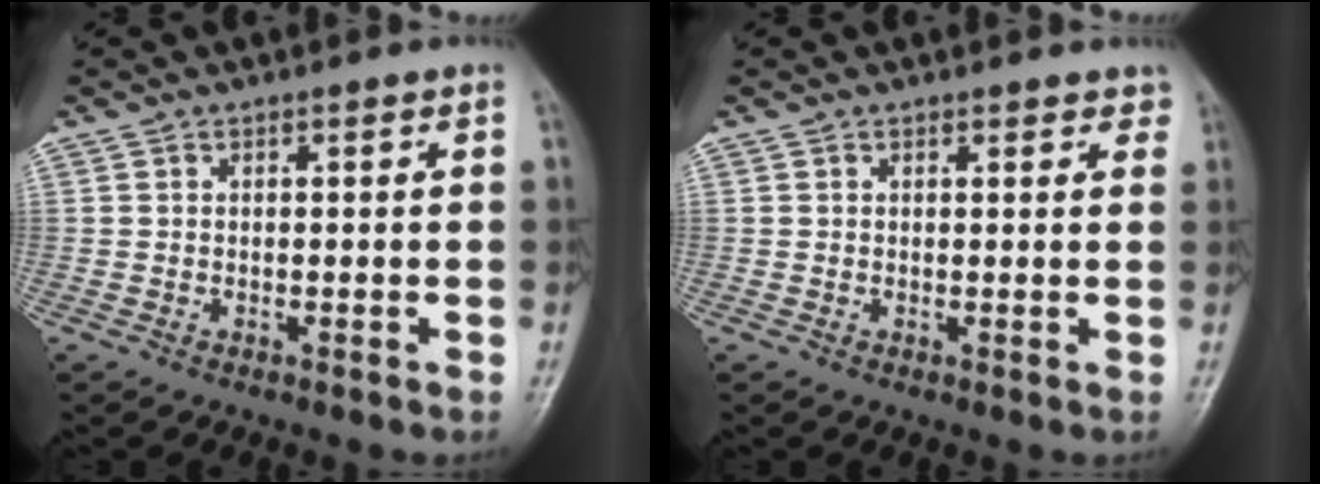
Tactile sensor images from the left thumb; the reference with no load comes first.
{"total": 2.1, "force": [1.6, 1.0, 0.9], "torque": [0.011, -0.003, 0.012]}